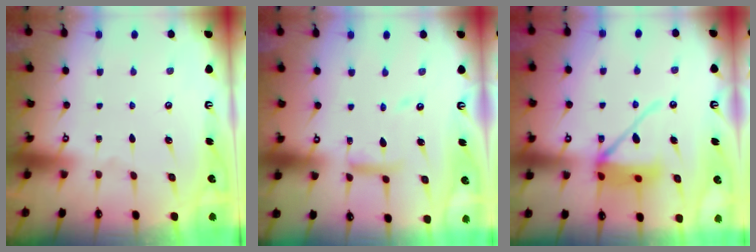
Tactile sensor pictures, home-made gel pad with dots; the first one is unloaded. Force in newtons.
{"total": 10.2, "press": 10.2, "slide": 0.8}
{"total": 12.4, "press": 12.2, "slide": 2.2}